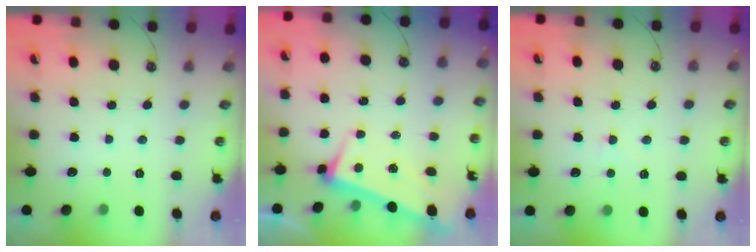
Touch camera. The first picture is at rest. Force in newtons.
{"total": 3.4, "press": 3.2, "slide": 0.9}
{"total": 4.6, "press": 4.6, "slide": 0.5}